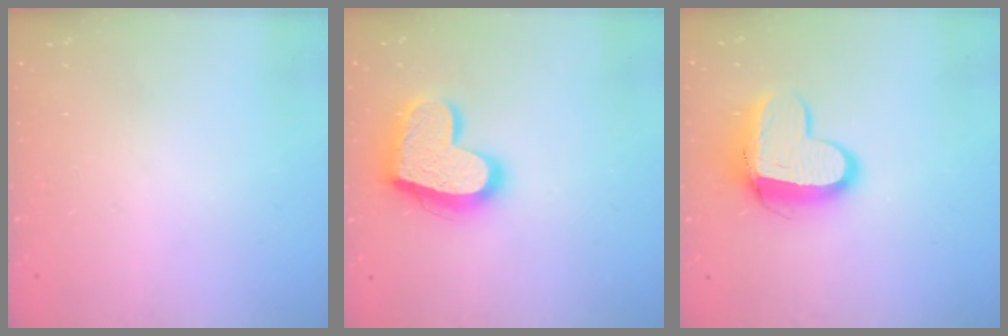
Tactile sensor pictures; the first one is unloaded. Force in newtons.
{"total": 18.2, "press": 18.2, "slide": 1.6}
{"total": 12.4, "press": 12.4, "slide": 1.2}